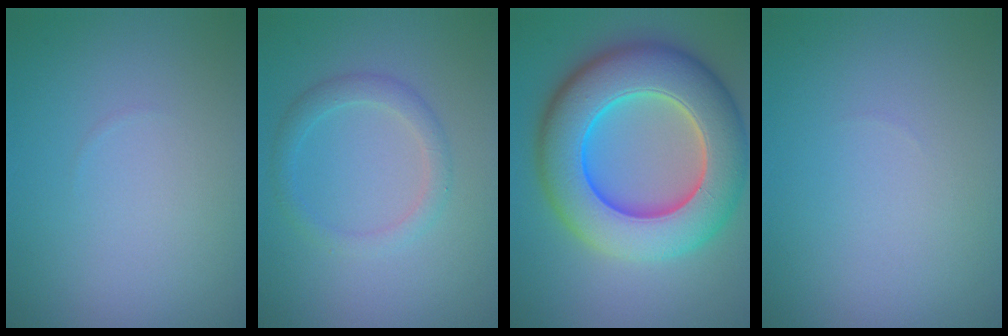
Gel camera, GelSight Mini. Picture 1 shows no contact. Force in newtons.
{"total": 2.1, "press": 2.1, "slide": 0.1}
{"total": 12.4, "press": 12.4, "slide": 0.2}
{"total": 0.0}